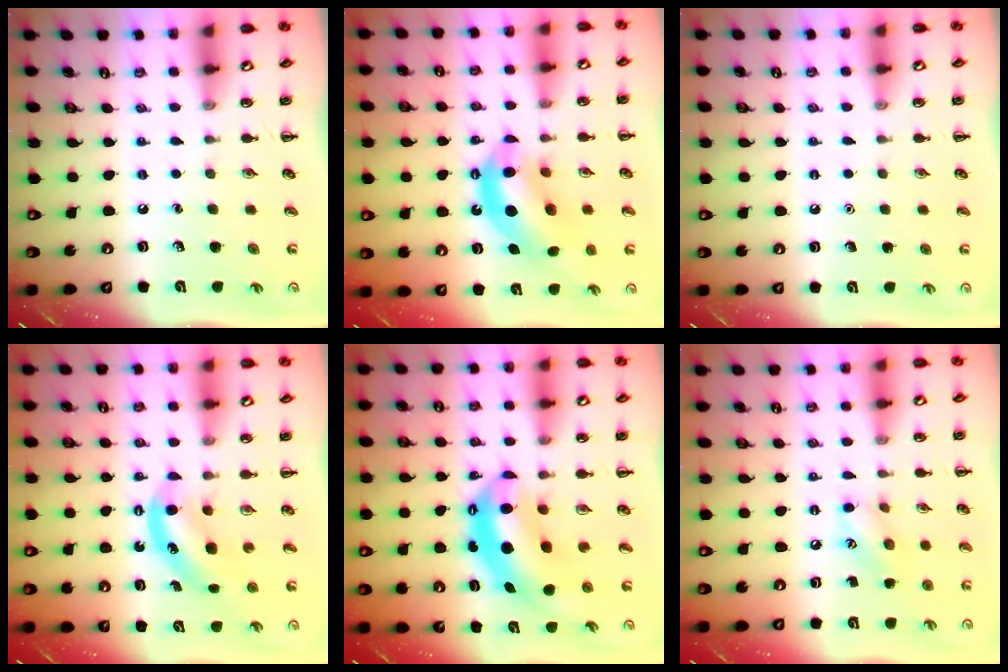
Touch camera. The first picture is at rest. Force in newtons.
{"total": 12.6, "press": 12.1, "slide": 3.4}
{"total": 1.5, "press": 1.5, "slide": 0.1}
{"total": 6.4, "press": 6.3, "slide": 0.8}
{"total": 8.0, "press": 7.7, "slide": 1.9}
{"total": 8.1, "press": 8.1, "slide": 0.5}